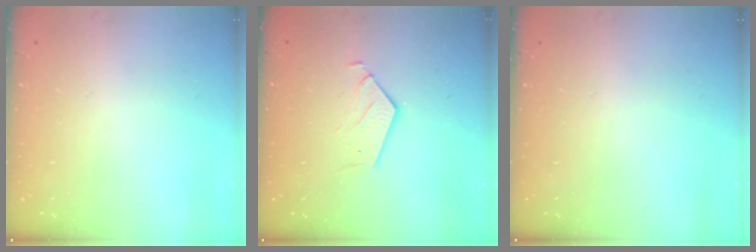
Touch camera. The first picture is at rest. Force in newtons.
{"total": 3.0, "press": 3.0, "slide": 0.2}
{"total": 0.0}